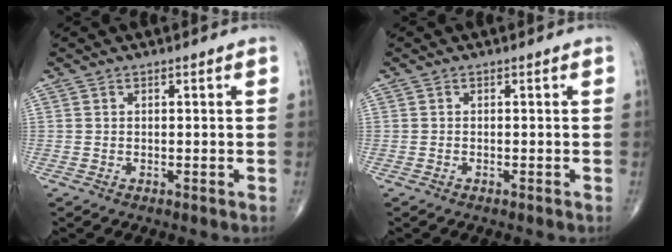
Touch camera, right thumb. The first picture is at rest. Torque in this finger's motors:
{"motor_torque": [0.78, 0.88, -0.25, -0.29, -0.01]}